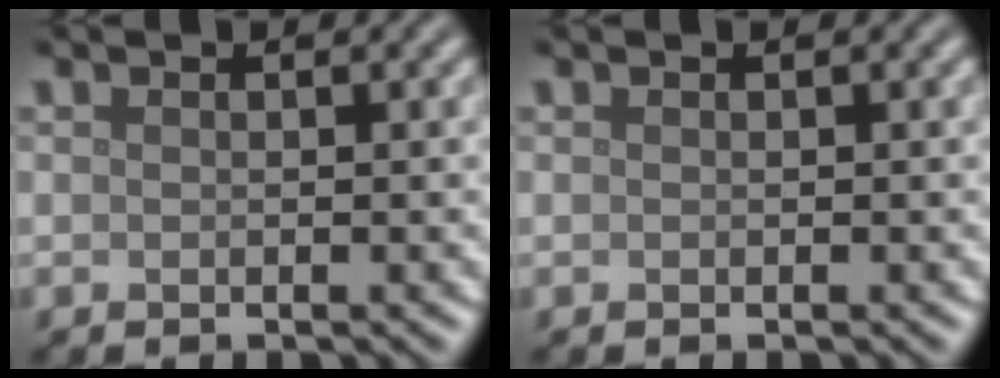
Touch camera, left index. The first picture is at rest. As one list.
[{"total": 0.0}]